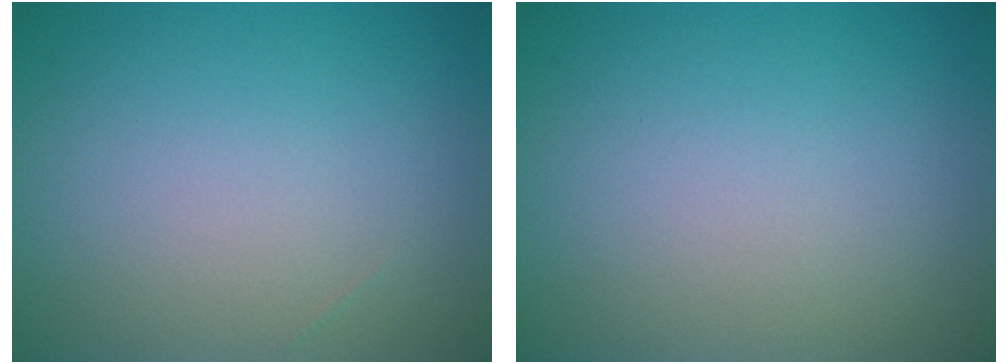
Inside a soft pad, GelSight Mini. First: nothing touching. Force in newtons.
{"total": 0.0}